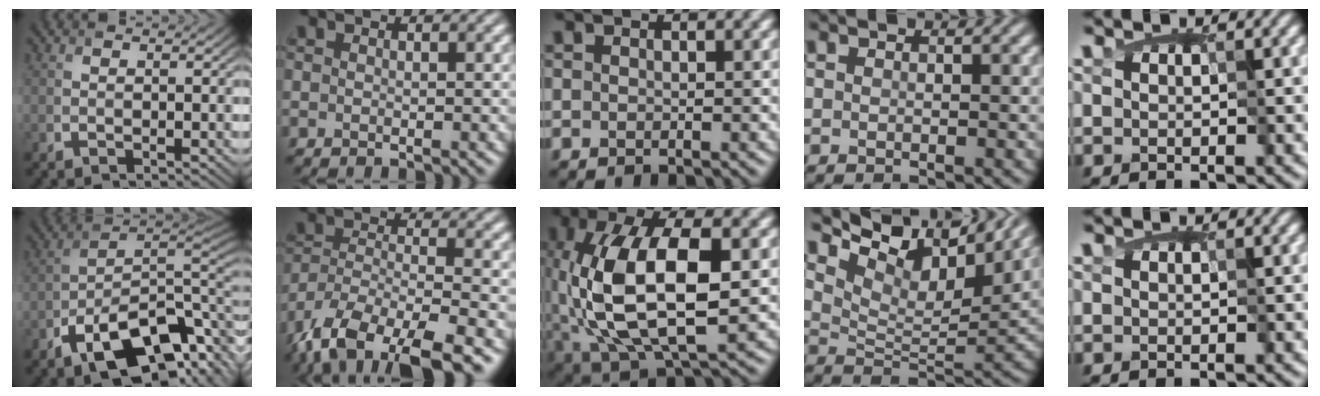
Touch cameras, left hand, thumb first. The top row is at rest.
{"thumb": {"total": 14.4, "force": [-7.6, 7.0, 10.0], "torque": [-0.154, -0.020, -0.134]}, "index": {"total": 11.5, "force": [-8.2, 4.2, 6.8], "torque": [-0.128, -0.026, -0.145]}, "middle": {"total": 12.6, "force": [-0.1, 6.1, 11.0], "torque": [-0.223, 0.002, 0.001]}, "ring": {"total": 11.4, "force": [8.6, 4.2, 6.3], "torque": [-0.126, 0.015, 0.146]}}